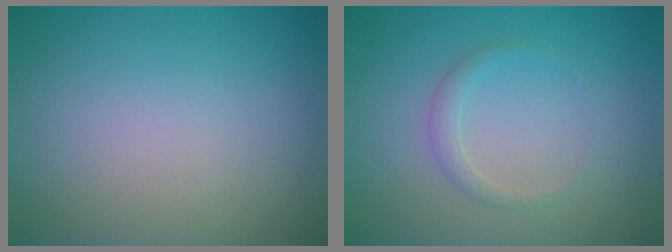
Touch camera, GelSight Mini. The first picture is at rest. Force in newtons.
{"total": 1.2, "press": 1.2, "slide": 0.1}